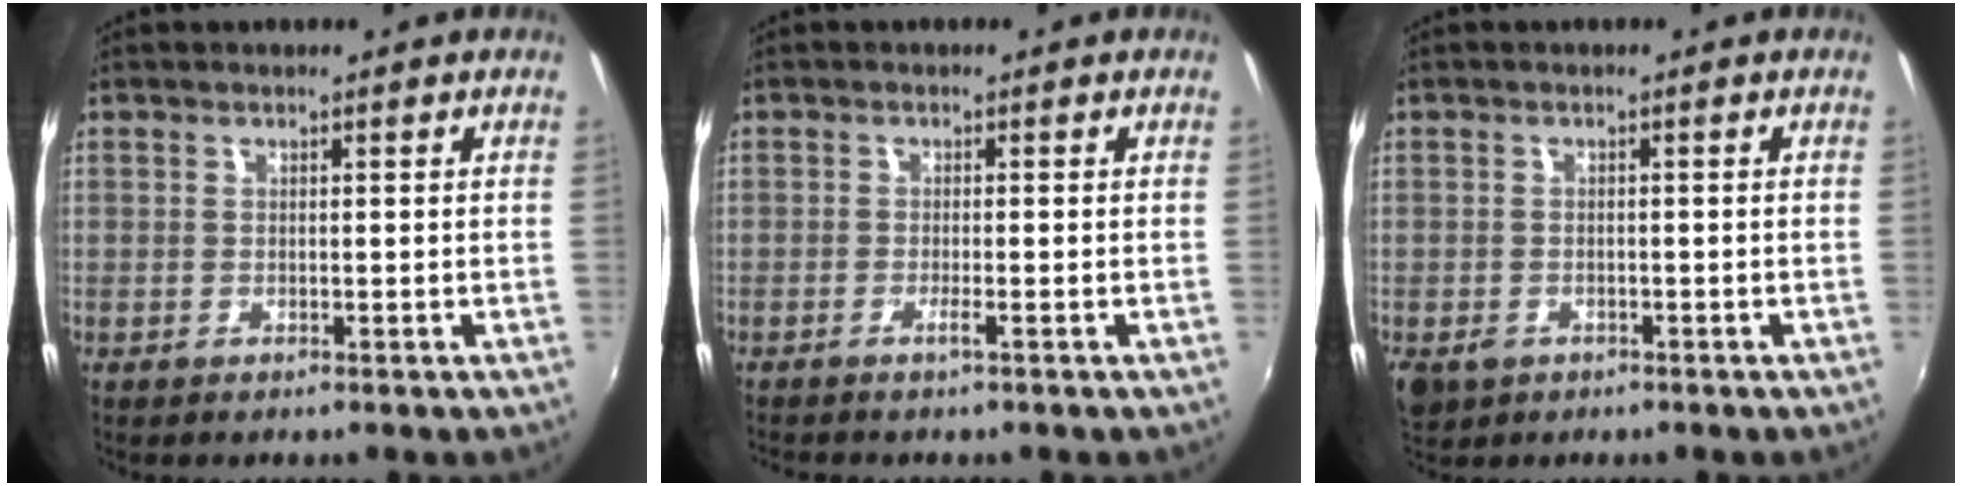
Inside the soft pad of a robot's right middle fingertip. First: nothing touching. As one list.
[{"total": 1.2, "force": [-0.8, -0.5, 0.8], "torque": [-0.019, 0.003, -0.017]}, {"total": 4.5, "force": [-2.2, 3.2, 2.2], "torque": [-0.051, -0.013, -0.035]}]